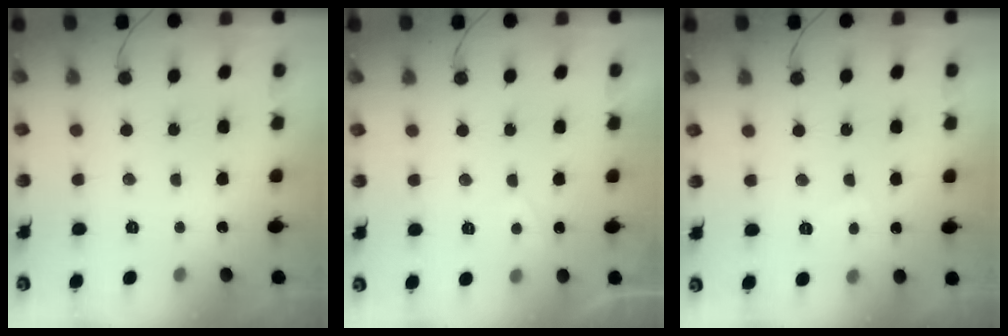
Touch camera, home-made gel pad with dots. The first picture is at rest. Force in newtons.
{"total": 2.8, "press": 2.7, "slide": 0.8}
{"total": 3.0, "press": 3.0, "slide": 0.3}